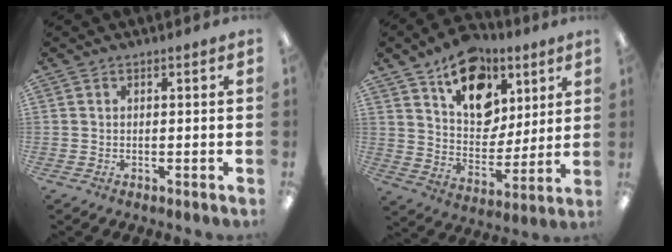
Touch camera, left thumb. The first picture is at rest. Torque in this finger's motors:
{"motor_torque": [0.42, 0.43, 0.82, -0.89, 0.12]}